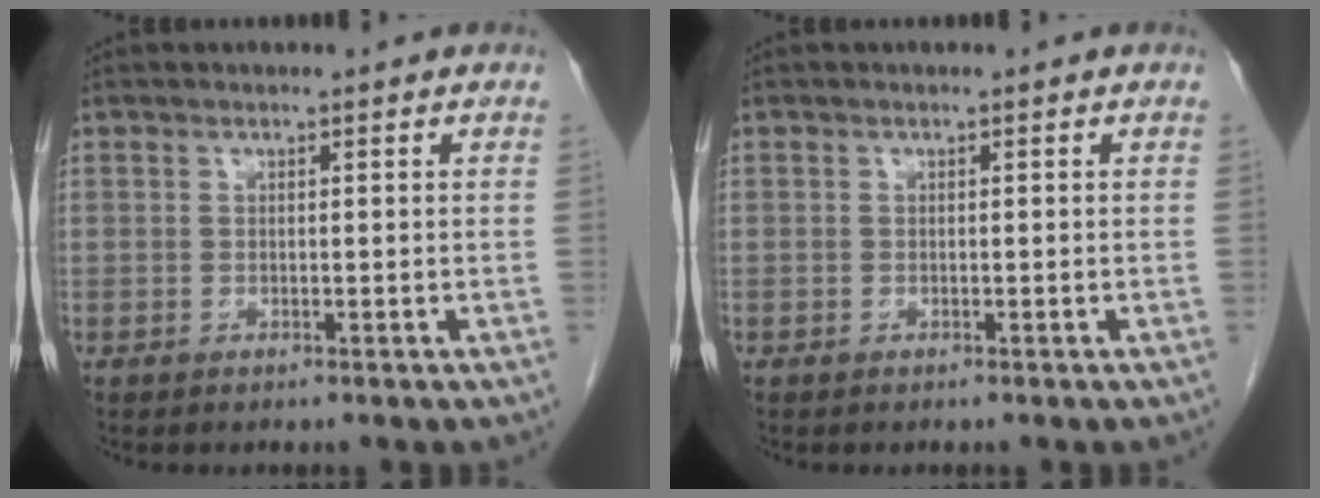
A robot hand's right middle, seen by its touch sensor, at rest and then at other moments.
{"total": 0.0}